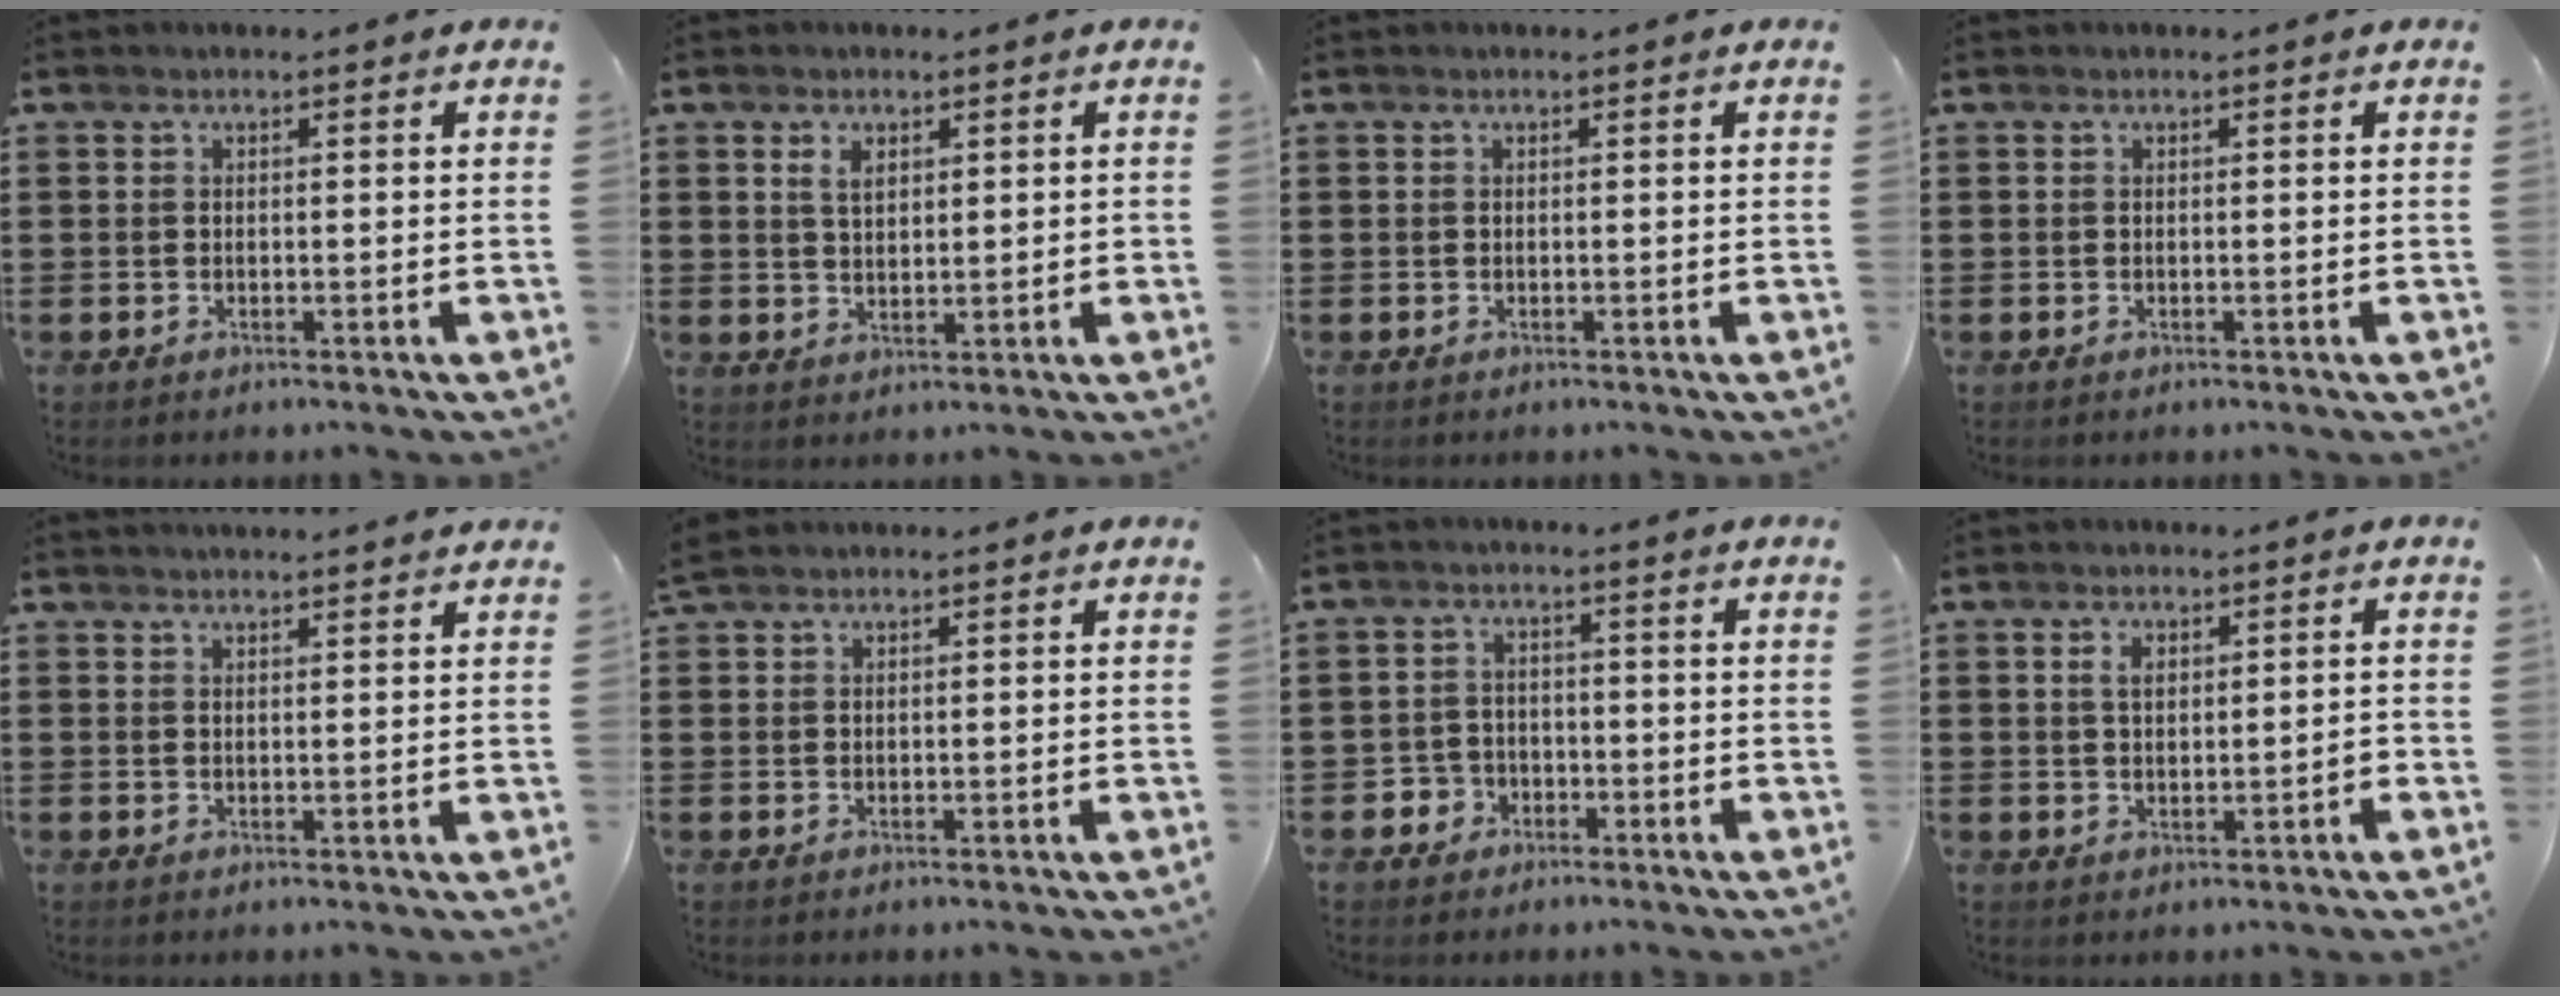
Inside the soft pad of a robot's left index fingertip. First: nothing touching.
{"total": 2.7, "force": [1.3, 1.5, 1.8], "torque": [-0.032, 0.003, 0.022]}
{"total": 0.0}
{"total": 0.0}
{"total": 1.9, "force": [1.9, -0.2, 0.2], "torque": [-0.008, -0.003, 0.037]}
{"total": 1.6, "force": [1.4, 0.4, 0.7], "torque": [-0.016, 0.002, 0.027]}
{"total": 3.3, "force": [-1.9, 2.7, 0.5], "torque": [-0.018, 0.007, -0.040]}
{"total": 2.7, "force": [0.6, 1.5, 2.2], "torque": [-0.044, 0.008, 0.009]}